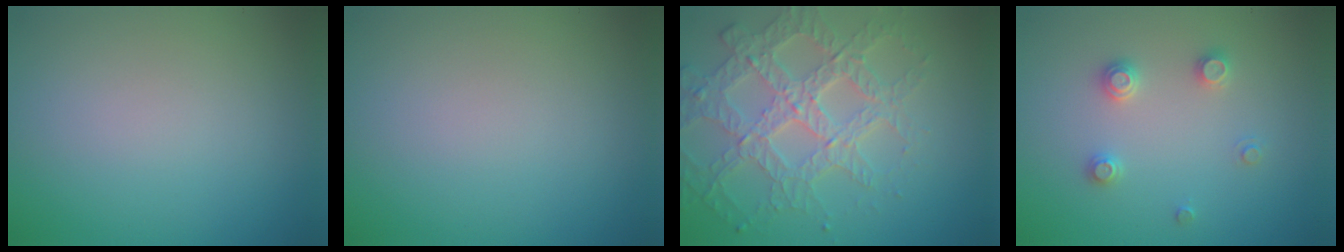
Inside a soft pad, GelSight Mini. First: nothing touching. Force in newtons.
{"total": 0.0}
{"total": 4.5, "press": 4.3, "slide": 1.2}
{"total": 2.0, "press": 2.0, "slide": 0.2}